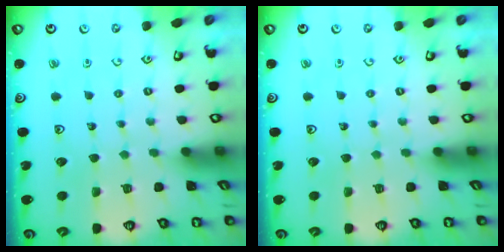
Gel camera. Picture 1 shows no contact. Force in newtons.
{"total": 0.0}